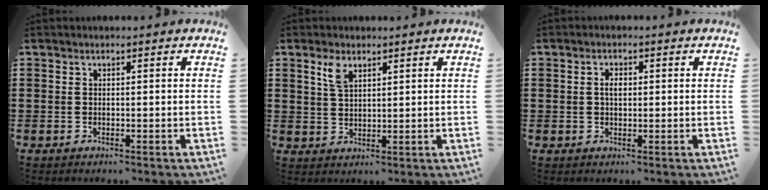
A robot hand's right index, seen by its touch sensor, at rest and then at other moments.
{"total": 3.4, "force": [2.1, 1.5, 2.2], "torque": [-0.051, 0.006, 0.037]}
{"total": 2.0, "force": [0.3, 1.1, 1.7], "torque": [-0.035, 0.007, 0.003]}